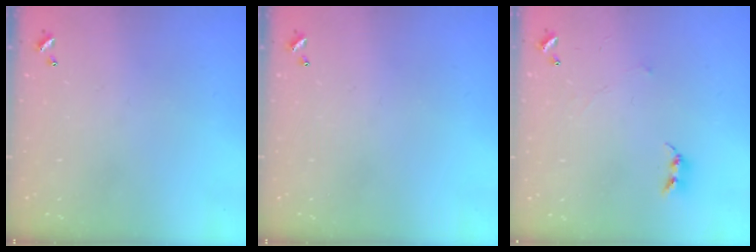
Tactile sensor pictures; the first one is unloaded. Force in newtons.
{"total": 0.0}
{"total": 2.4, "press": 2.4, "slide": 0.4}